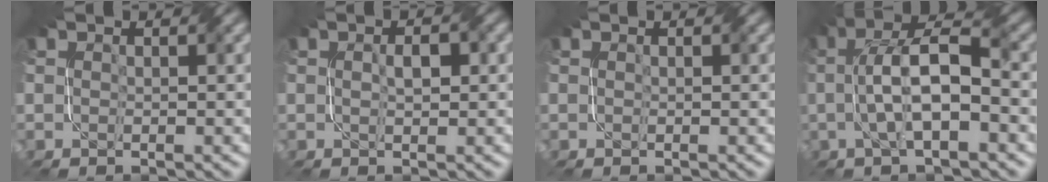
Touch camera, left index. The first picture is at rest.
{"total": 1.6, "force": [0.2, 0.7, 1.4], "torque": [-0.018, 0.006, 0.008]}
{"total": 0.0}
{"total": 7.1, "force": [-0.6, 2.2, 6.7], "torque": [-0.117, 0.022, -0.010]}